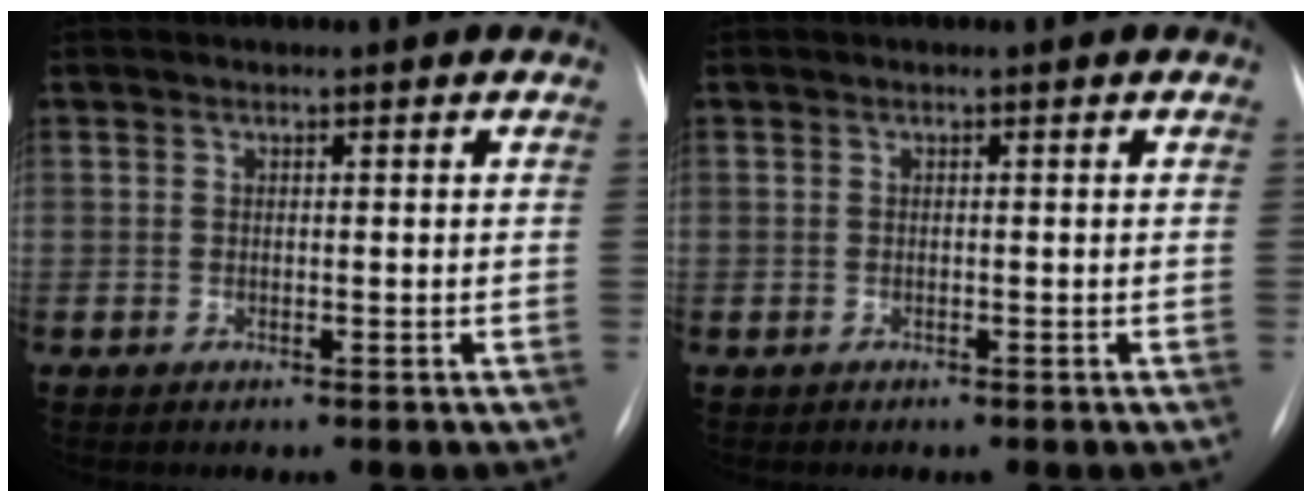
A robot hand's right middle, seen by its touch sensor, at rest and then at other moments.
{"total": 0.0}